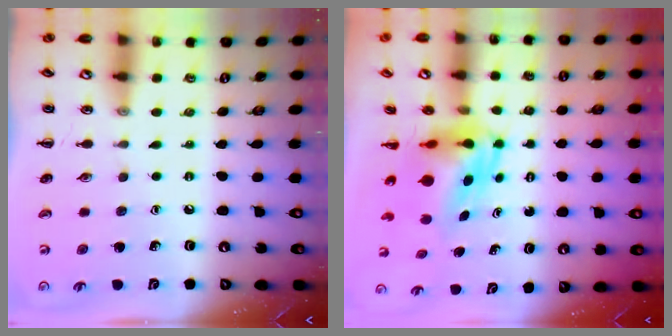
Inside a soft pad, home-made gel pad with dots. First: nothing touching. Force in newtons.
{"total": 5.1, "press": 4.9, "slide": 1.5}